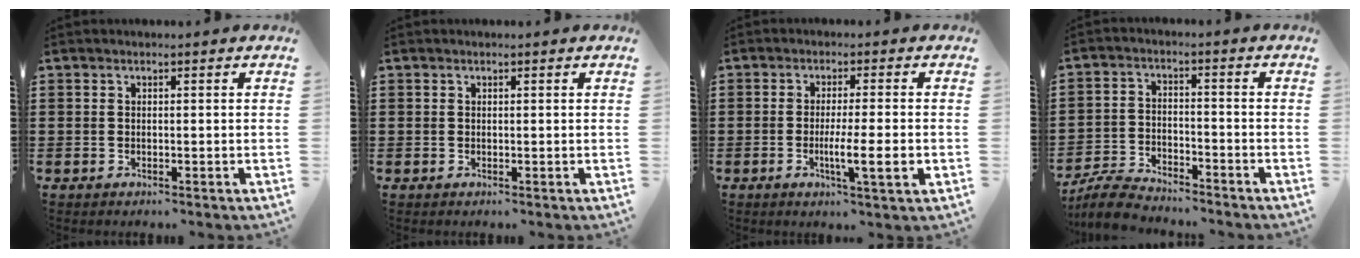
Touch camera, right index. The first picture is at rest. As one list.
[{"total": 0.0}, {"total": 6.3, "force": [-1.5, 0.4, 6.1], "torque": [-0.099, -0.012, -0.025]}, {"total": 5.5, "force": [-5.3, 0.8, 1.1], "torque": [-0.040, 0.004, -0.110]}]